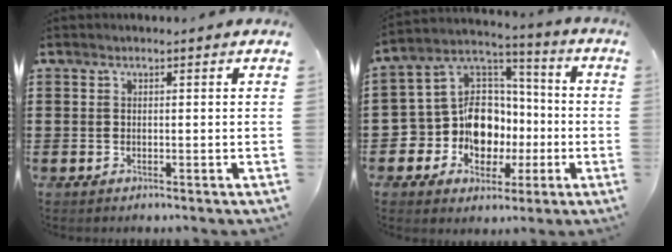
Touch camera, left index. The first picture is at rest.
{"total": 12.6, "force": [-3.4, 10.8, 5.5], "torque": [-0.135, 0.012, -0.057]}